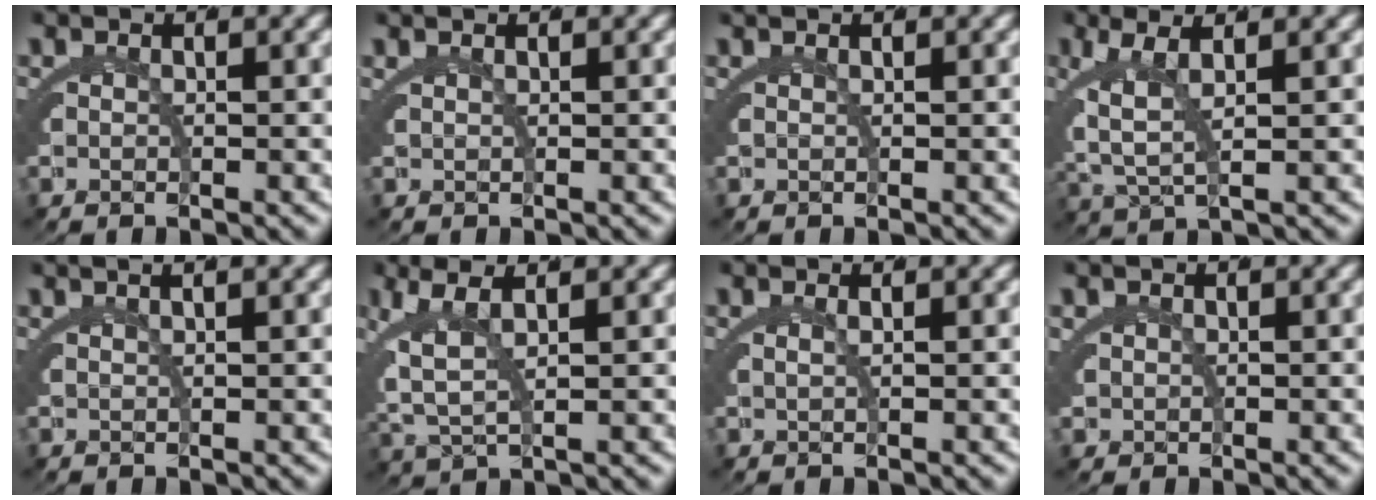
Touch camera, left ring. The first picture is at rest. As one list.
[{"total": 1.1, "force": [0.8, -0.7, 0.3], "torque": [0.002, 0.006, 0.016]}, {"total": 0.8, "force": [0.5, -0.6, 0.2], "torque": [-0.001, 0.004, 0.009]}, {"total": 5.0, "force": [0.9, 2.2, 4.4], "torque": [-0.094, -0.007, 0.022]}, {"total": 2.4, "force": [1.8, -0.1, 1.7], "torque": [-0.002, 0.020, 0.023]}, {"total": 5.4, "force": [1.4, 2.8, 4.5], "torque": [-0.108, -0.004, 0.029]}, {"total": 1.1, "force": [0.4, -0.8, 0.6], "torque": [-0.005, 0.001, 0.010]}, {"total": 1.2, "force": [0.3, 1.1, 0.3], "torque": [-0.016, -0.007, 0.009]}]